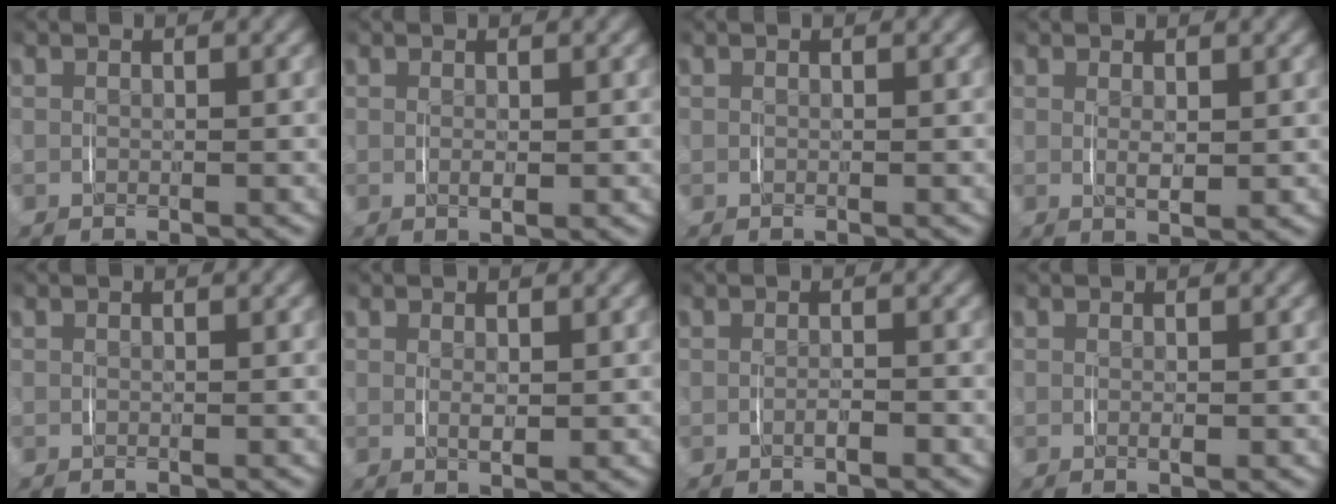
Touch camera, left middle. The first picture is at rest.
{"total": 0.8, "force": [0.0, 0.1, 0.8], "torque": [-0.010, -0.003, 0.002]}
{"total": 0.0}
{"total": 1.5, "force": [0.3, 0.4, 1.4], "torque": [-0.024, -0.009, 0.010]}
{"total": 0.0}
{"total": 1.2, "force": [0.3, 0.3, 1.1], "torque": [-0.017, -0.008, 0.009]}
{"total": 0.9, "force": [-0.6, 0.3, 0.6], "torque": [-0.010, 0.000, -0.012]}
{"total": 0.5, "force": [0.0, 0.0, 0.5], "torque": [-0.006, -0.003, 0.001]}